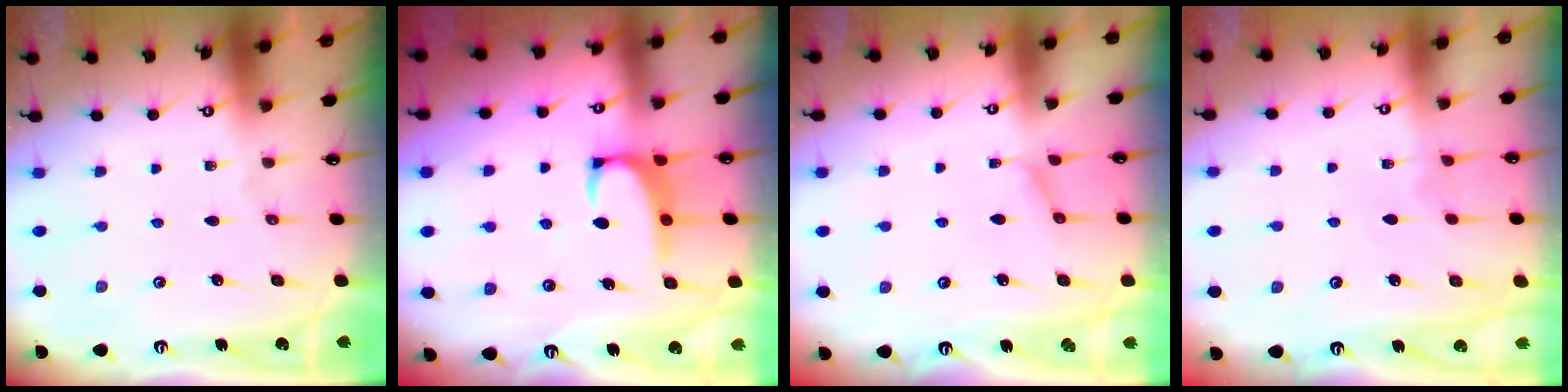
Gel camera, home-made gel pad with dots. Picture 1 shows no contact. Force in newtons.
{"total": 2.5, "press": 2.3, "slide": 0.8}
{"total": 0.8, "press": 0.3, "slide": 0.8}
{"total": 3.6, "press": 3.6, "slide": 0.2}